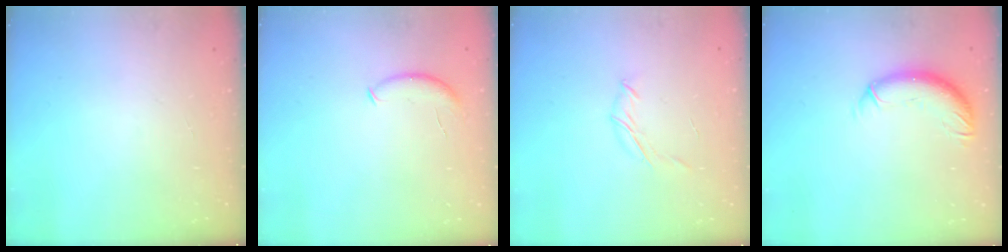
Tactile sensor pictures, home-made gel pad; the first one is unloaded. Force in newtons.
{"total": 6.8, "press": 6.8, "slide": 0.6}
{"total": 4.7, "press": 4.6, "slide": 0.9}
{"total": 10.0, "press": 9.9, "slide": 1.9}